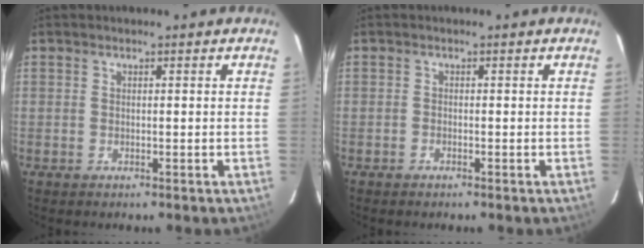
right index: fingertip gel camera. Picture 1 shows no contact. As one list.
[{"total": 0.7, "force": [-0.7, 0.3, 0.0], "torque": [-0.003, 0.002, -0.014]}]